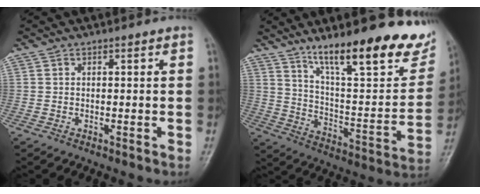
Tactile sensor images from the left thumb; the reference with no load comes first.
{"total": 25.0, "force": [17.1, 6.5, 17.0], "torque": [-0.203, -0.082, 0.268]}